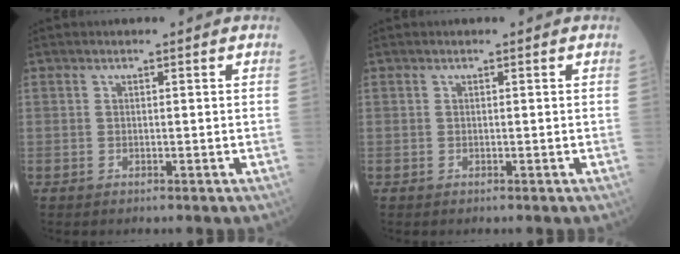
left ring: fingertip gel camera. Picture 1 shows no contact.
{"total": 0.0}